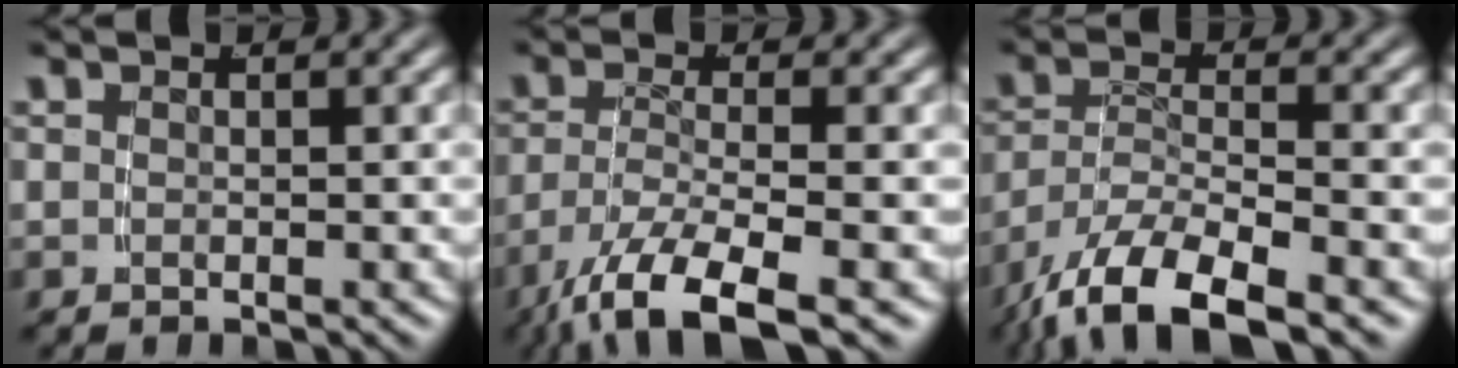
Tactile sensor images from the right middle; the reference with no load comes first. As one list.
[{"total": 7.6, "force": [-4.6, 2.4, 5.5], "torque": [-0.103, -0.039, -0.049]}, {"total": 8.6, "force": [-5.4, 3.5, 5.6], "torque": [-0.115, -0.036, -0.068]}]